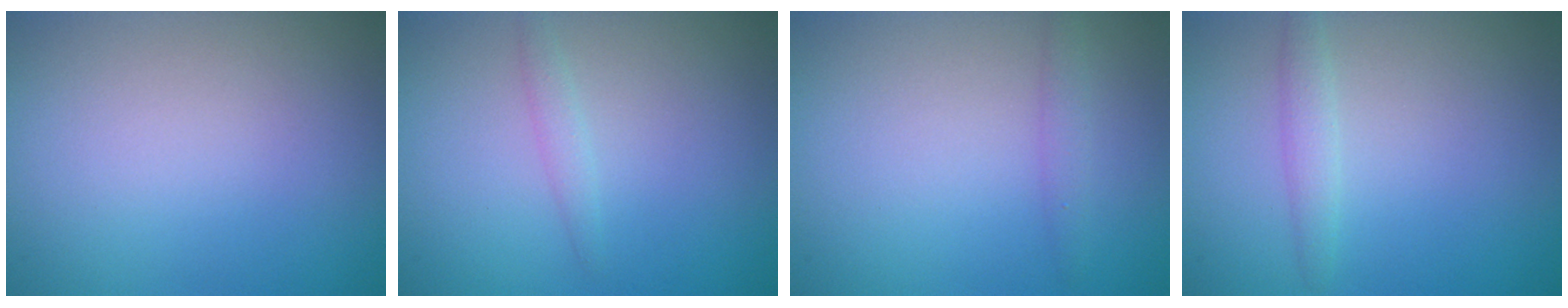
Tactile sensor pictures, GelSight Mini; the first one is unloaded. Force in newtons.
{"total": 0.5, "press": 0.5, "slide": 0.1}
{"total": 1.1, "press": 1.1, "slide": 0.1}
{"total": 1.4, "press": 1.4, "slide": 0.1}